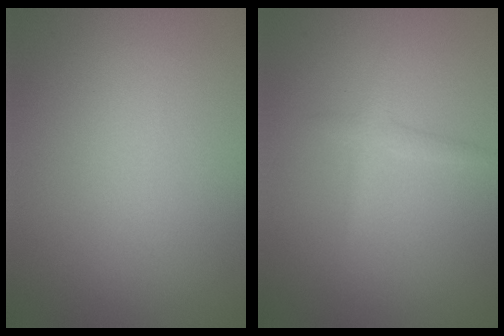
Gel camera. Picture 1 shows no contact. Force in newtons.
{"total": 1.2, "press": 1.2, "slide": 0.1}